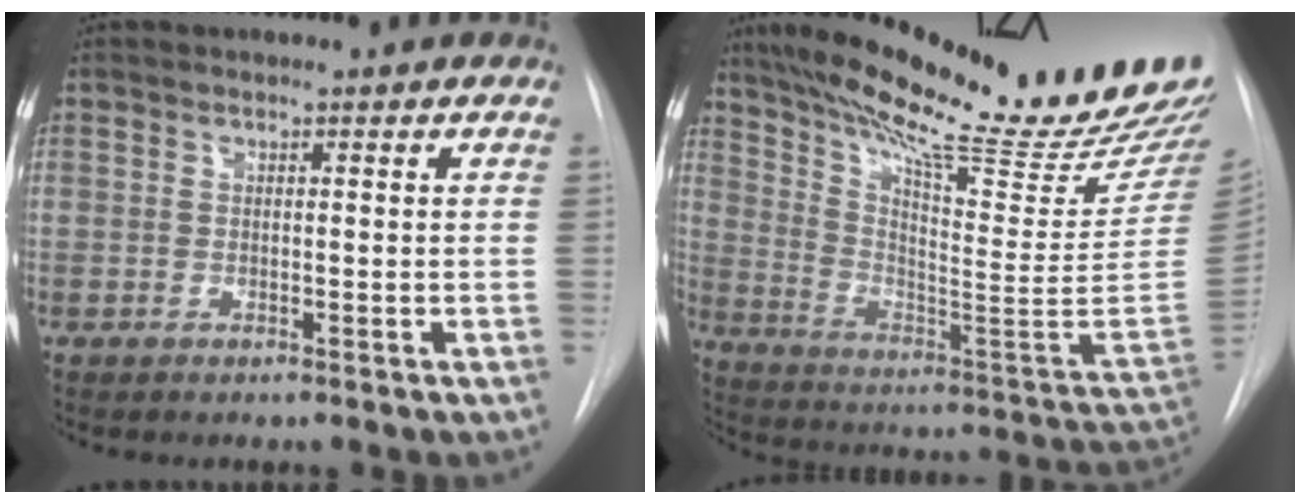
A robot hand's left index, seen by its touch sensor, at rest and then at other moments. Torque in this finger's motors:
{"motor_torque": [0.84, -1.30, 0.10, 0.08]}